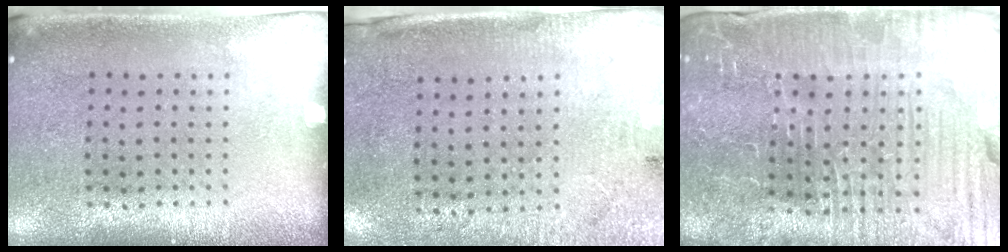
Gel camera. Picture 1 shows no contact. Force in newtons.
{"total": 2.7, "press": 2.3, "slide": 1.5}
{"total": 5.7, "press": 5.4, "slide": 1.7}